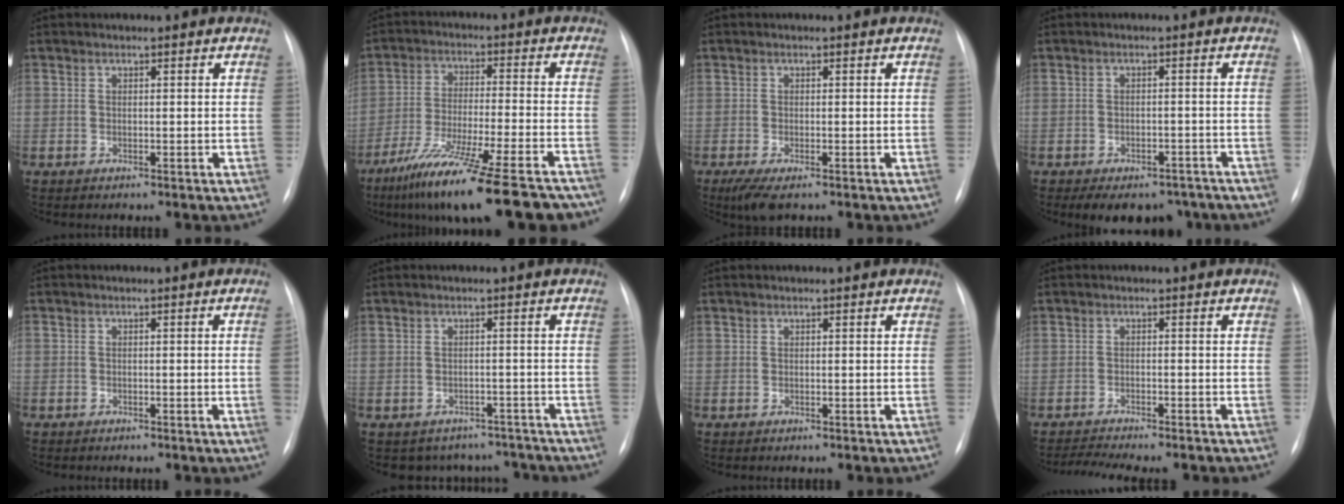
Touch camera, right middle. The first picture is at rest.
{"total": 21.1, "force": [-16.5, 1.1, 13.0], "torque": [-0.174, -0.034, -0.264]}
{"total": 3.8, "force": [-2.4, 1.1, 2.8], "torque": [-0.056, -0.011, -0.038]}
{"total": 10.5, "force": [-8.0, 5.5, 4.1], "torque": [-0.054, 0.010, -0.100]}
{"total": 1.2, "force": [-0.5, -0.4, 1.0], "torque": [-0.017, 0.004, -0.013]}
{"total": 7.3, "force": [-6.4, 3.6, -0.2], "torque": [0.017, 0.024, -0.070]}
{"total": 0.0}
{"total": 8.7, "force": [-7.9, 0.9, 3.6], "torque": [-0.049, -0.002, -0.111]}